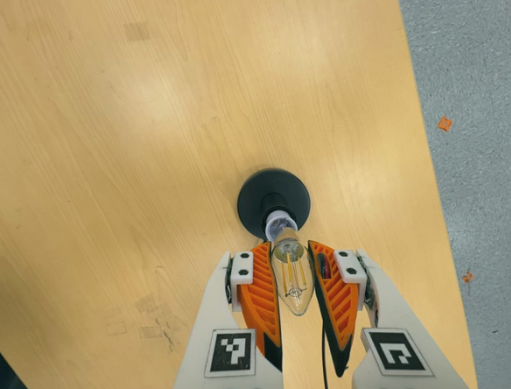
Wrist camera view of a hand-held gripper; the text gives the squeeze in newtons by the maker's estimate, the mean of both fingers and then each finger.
{"total": 18.7, "left": 20.6, "right": 16.8}